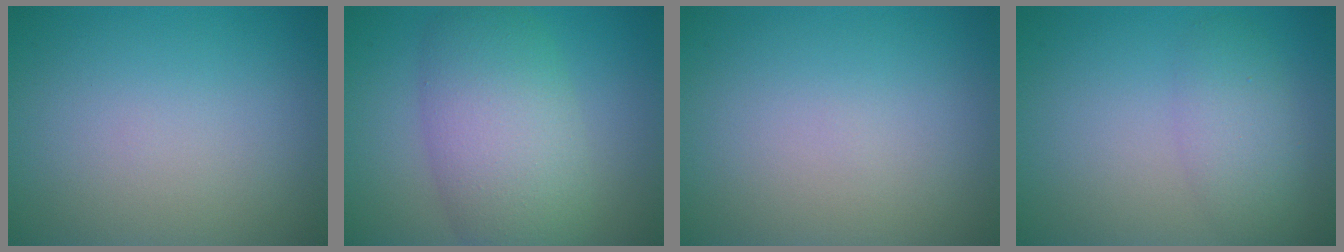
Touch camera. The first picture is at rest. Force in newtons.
{"total": 7.6, "press": 7.6, "slide": 0.2}
{"total": 0.0}
{"total": 3.0, "press": 3.0, "slide": 0.1}